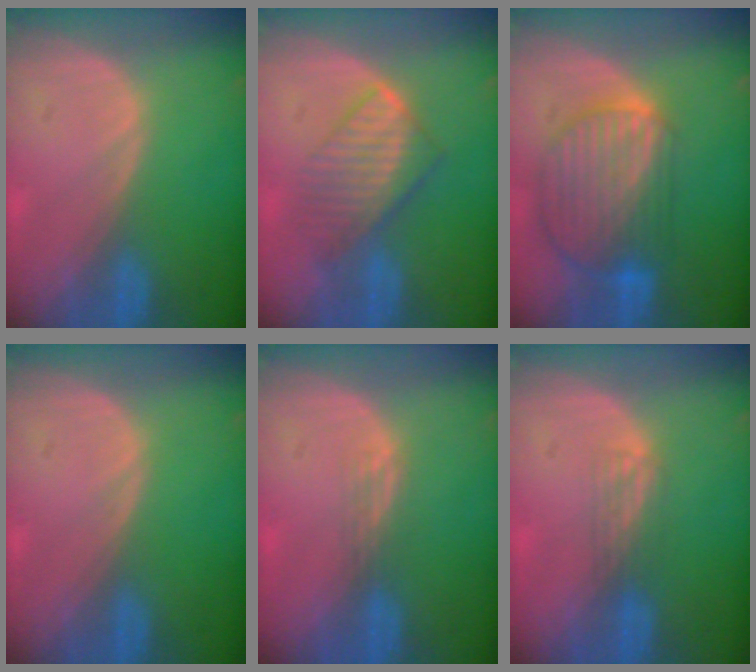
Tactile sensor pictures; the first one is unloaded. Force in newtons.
{"total": 6.6, "press": 6.3, "slide": 1.9}
{"total": 10.0, "press": 8.6, "slide": 5.2}
{"total": 0.0}
{"total": 1.8, "press": 1.3, "slide": 1.2}
{"total": 2.2, "press": 1.8, "slide": 1.2}